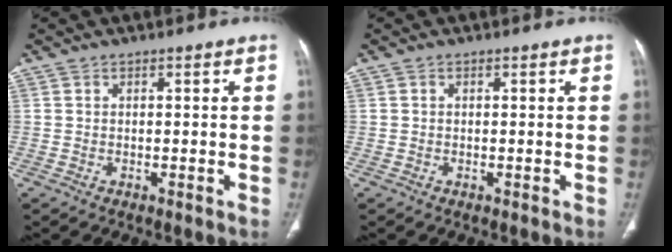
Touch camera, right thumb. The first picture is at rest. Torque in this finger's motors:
{"motor_torque": [-0.10, -0.21, -0.18, 0.07, 0.08]}